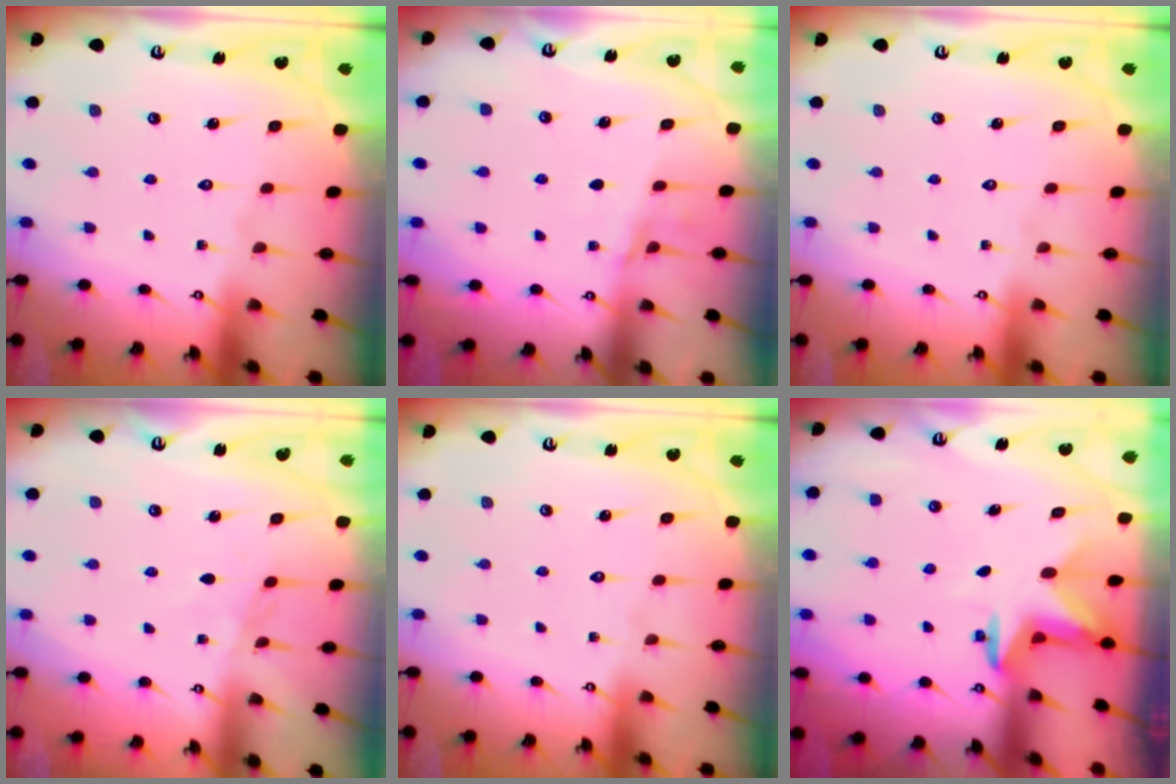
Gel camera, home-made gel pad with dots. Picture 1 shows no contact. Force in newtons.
{"total": 4.0, "press": 3.8, "slide": 1.1}
{"total": 0.0}
{"total": 2.7, "press": 2.7, "slide": 0.4}
{"total": 0.0}
{"total": 3.1, "press": 3.0, "slide": 0.7}